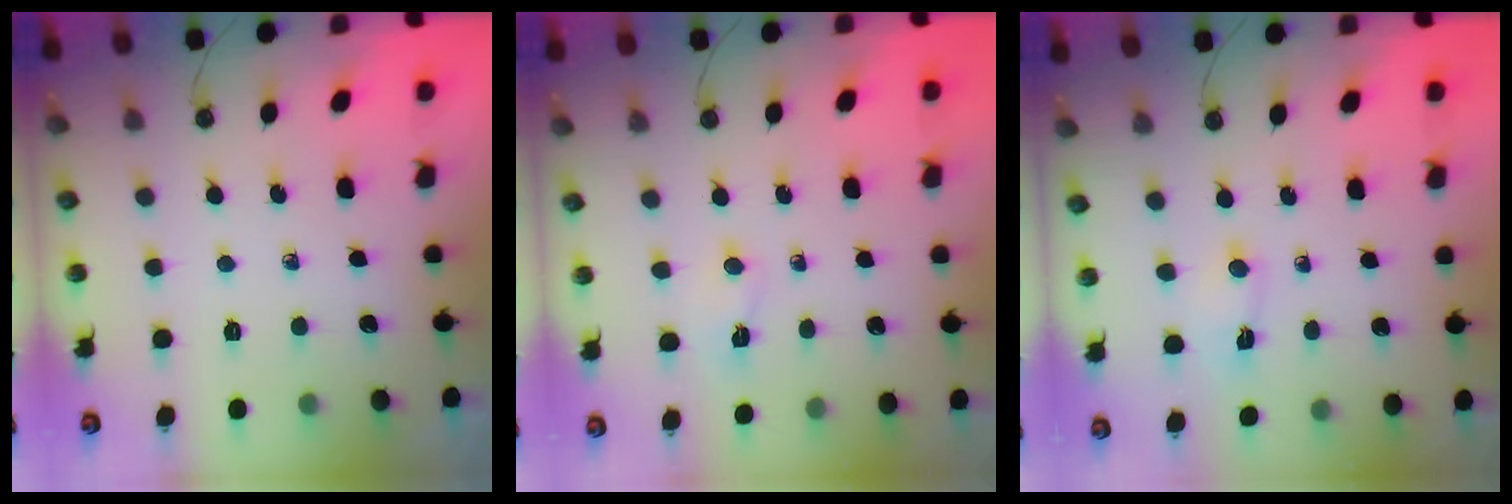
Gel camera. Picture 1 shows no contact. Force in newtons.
{"total": 2.2, "press": 2.1, "slide": 0.7}
{"total": 2.6, "press": 1.5, "slide": 2.2}